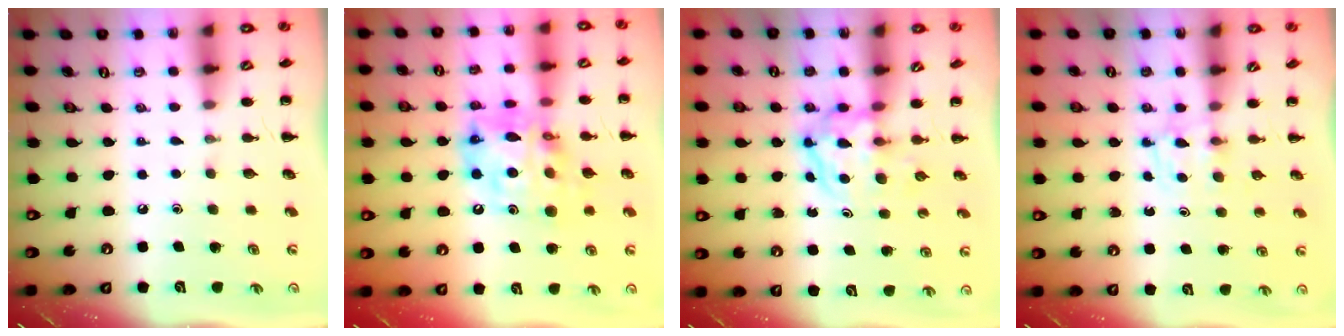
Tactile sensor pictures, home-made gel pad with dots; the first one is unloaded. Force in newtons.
{"total": 16.8, "press": 16.2, "slide": 4.2}
{"total": 3.8, "press": 3.8, "slide": 0.4}
{"total": 2.8, "press": 2.5, "slide": 1.4}